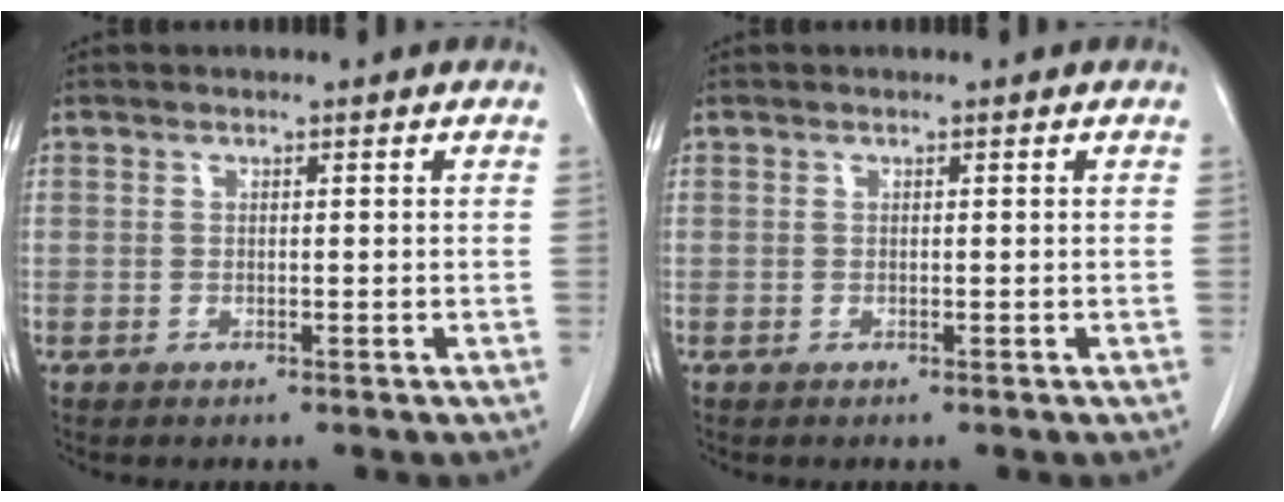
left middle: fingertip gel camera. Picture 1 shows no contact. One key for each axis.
{"total": 0.0}